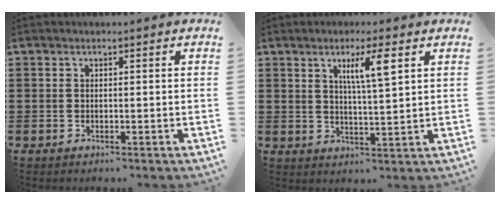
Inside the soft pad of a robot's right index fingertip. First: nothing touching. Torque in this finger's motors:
{"motor_torque": [0.95, 0.28, 0.43, 0.07]}